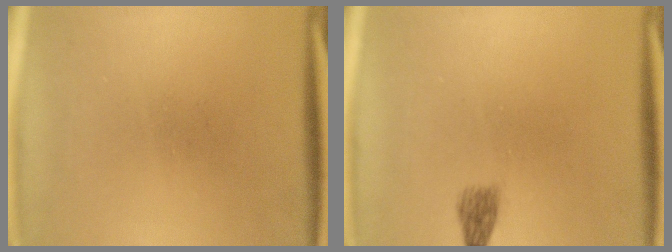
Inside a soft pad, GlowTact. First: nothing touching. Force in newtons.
{"total": 1.9}